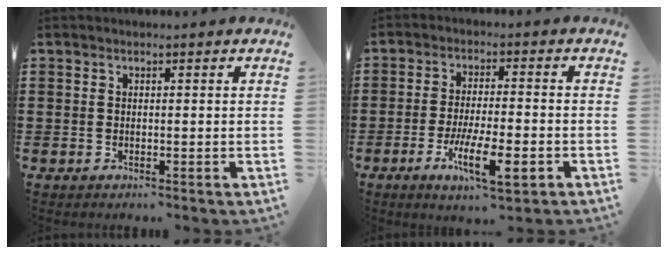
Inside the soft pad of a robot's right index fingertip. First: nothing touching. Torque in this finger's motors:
{"motor_torque": [2.14, 0.00, 0.98, 0.21]}